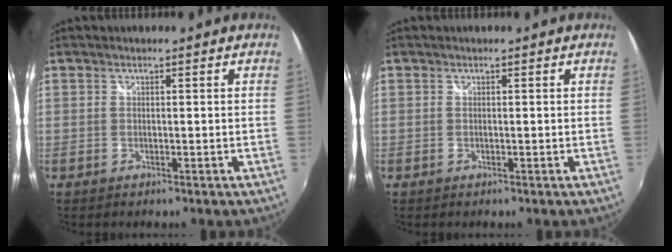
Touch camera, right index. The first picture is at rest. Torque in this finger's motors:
{"motor_torque": [-0.11, 0.02, 0.00, 0.00]}